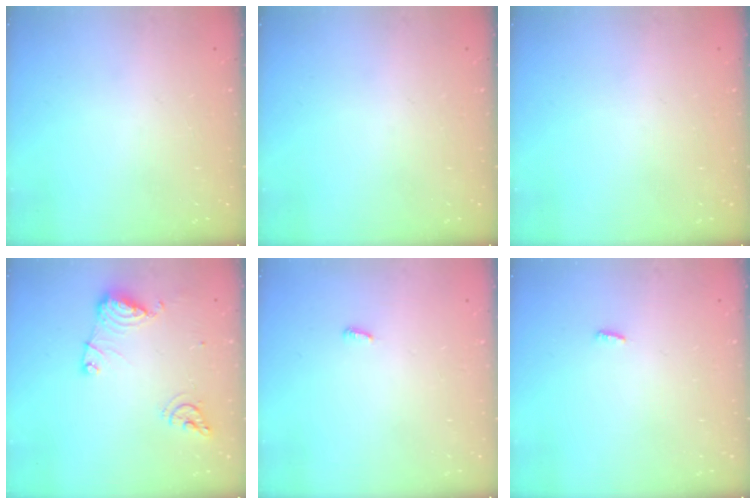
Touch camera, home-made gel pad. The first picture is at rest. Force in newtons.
{"total": 0.0}
{"total": 0.0}
{"total": 11.9, "press": 11.9, "slide": 1.3}
{"total": 2.9, "press": 2.9, "slide": 0.2}
{"total": 3.0, "press": 2.9, "slide": 0.8}